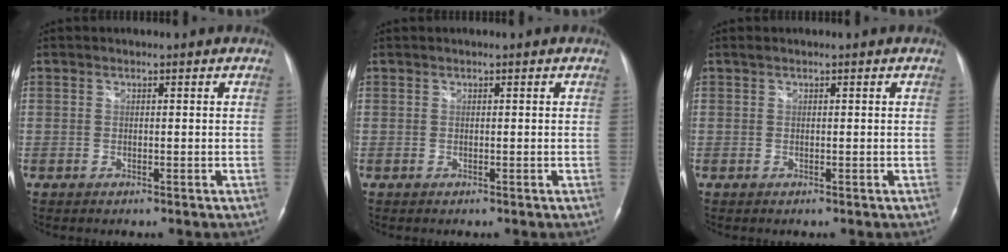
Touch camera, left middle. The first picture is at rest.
{"total": 0.0}
{"total": 0.0}